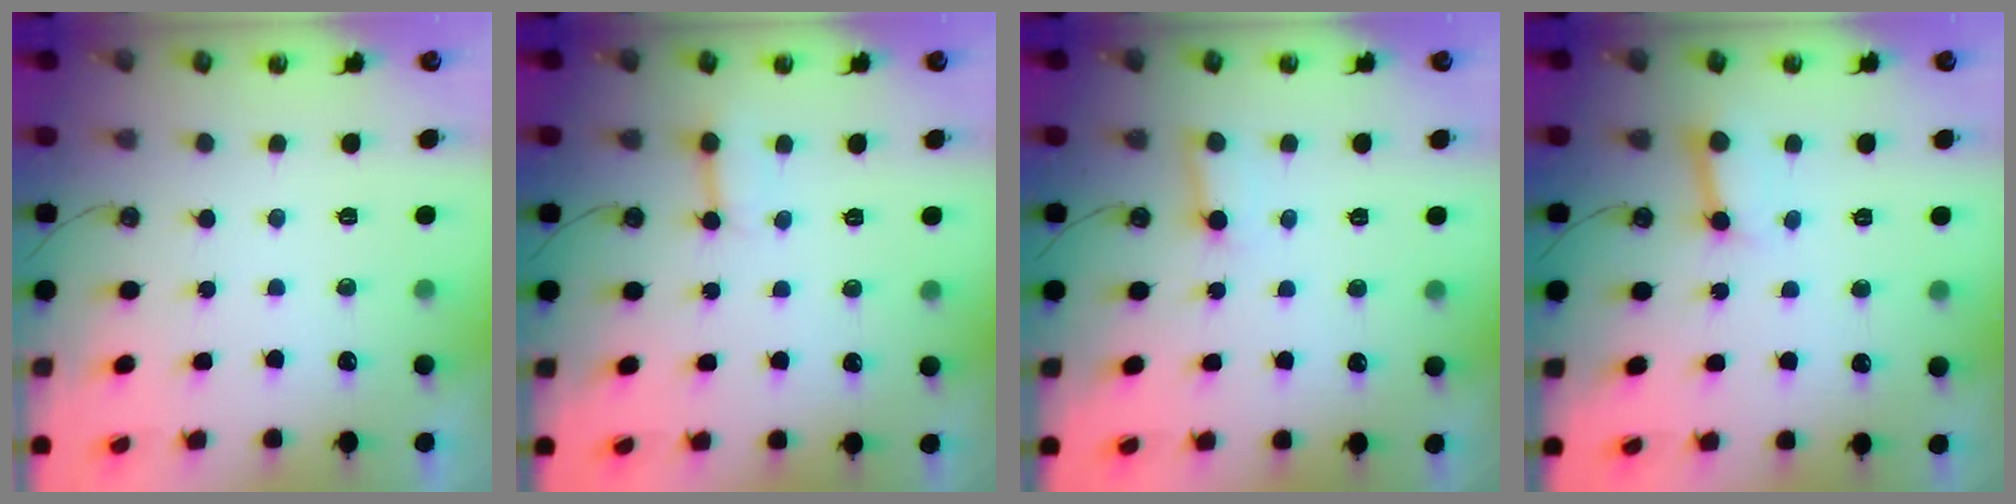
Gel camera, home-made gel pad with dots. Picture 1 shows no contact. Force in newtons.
{"total": 4.9, "press": 4.9, "slide": 0.5}
{"total": 3.5, "press": 3.5, "slide": 0.4}
{"total": 4.1, "press": 4.0, "slide": 0.6}